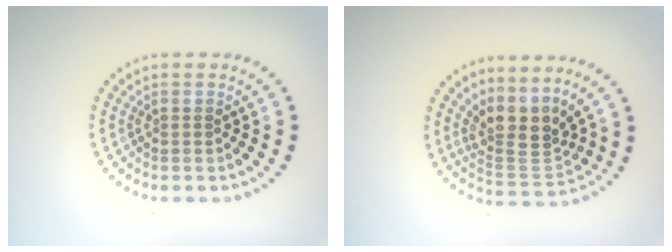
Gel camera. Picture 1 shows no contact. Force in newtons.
{"total": 3.9, "press": 2.9, "slide": 2.6}